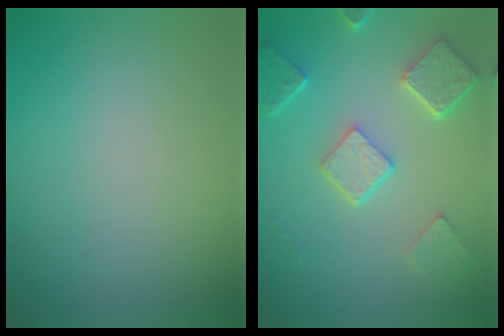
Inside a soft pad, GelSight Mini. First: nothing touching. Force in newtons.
{"total": 4.9, "press": 3.8, "slide": 3.0}